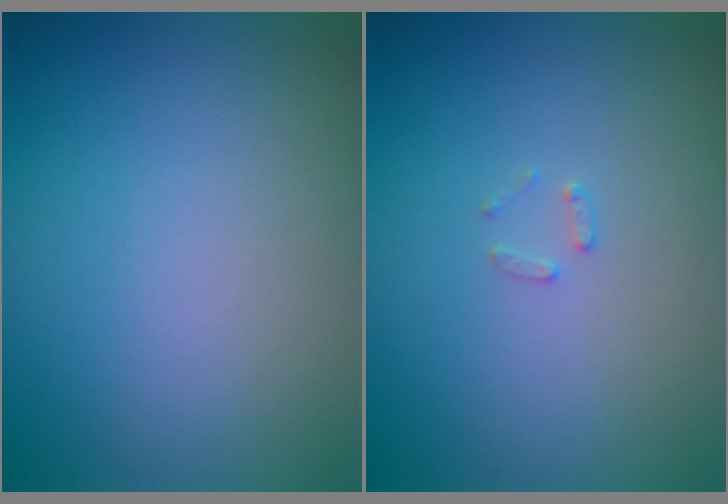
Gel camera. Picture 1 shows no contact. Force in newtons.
{"total": 0.9, "press": 0.9, "slide": 0.2}